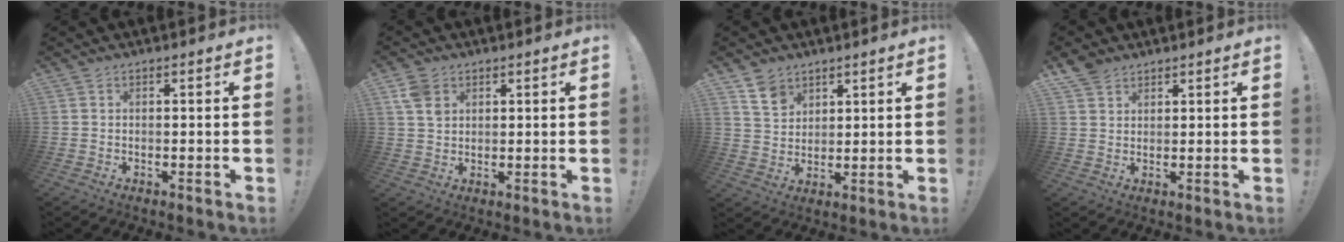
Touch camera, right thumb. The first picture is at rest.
{"total": 5.8, "force": [2.6, 4.0, 3.3], "torque": [-0.047, -0.004, 0.052]}
{"total": 7.2, "force": [5.1, 4.8, 1.8], "torque": [-0.030, -0.030, 0.100]}
{"total": 4.1, "force": [3.3, 2.3, 1.0], "torque": [-0.016, -0.018, 0.062]}